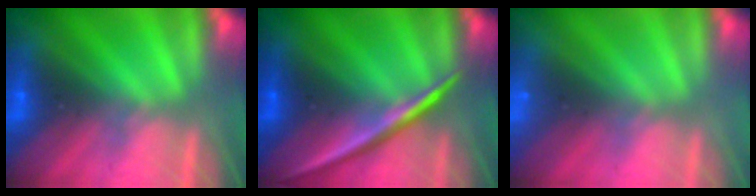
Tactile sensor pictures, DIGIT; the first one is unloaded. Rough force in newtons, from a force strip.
{"total": 2.2}
{"total": 2.2}